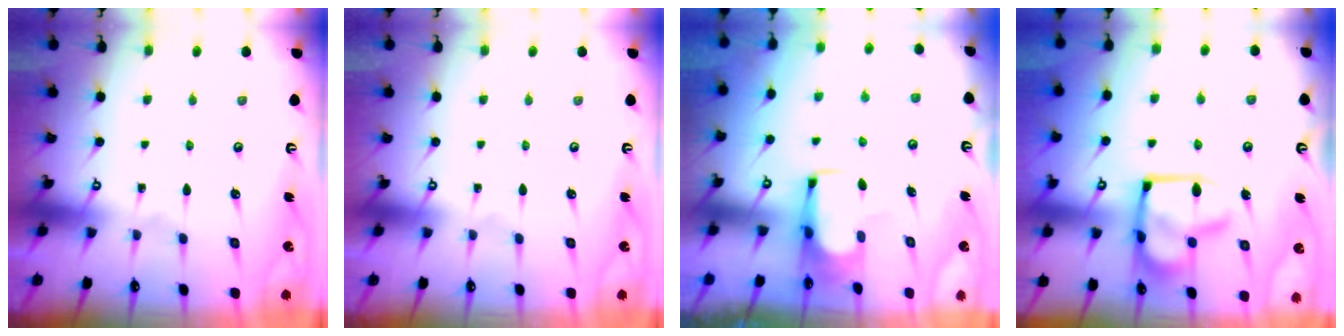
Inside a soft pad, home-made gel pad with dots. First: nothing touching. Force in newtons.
{"total": 0.0}
{"total": 1.7, "press": 1.6, "slide": 0.3}
{"total": 14.6, "press": 14.5, "slide": 1.8}